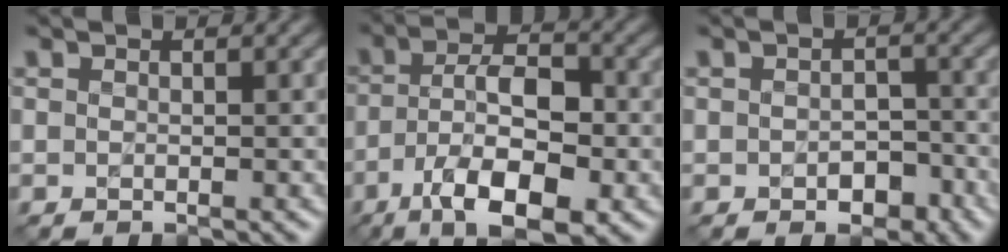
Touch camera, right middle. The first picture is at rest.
{"total": 9.4, "force": [-4.2, 3.9, 7.5], "torque": [-0.137, 0.003, -0.072]}
{"total": 2.7, "force": [-1.2, 1.7, 1.7], "torque": [-0.022, 0.002, -0.016]}